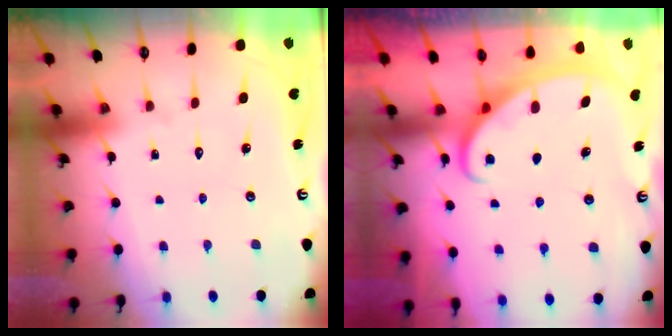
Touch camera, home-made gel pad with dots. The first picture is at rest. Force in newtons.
{"total": 2.8, "press": 2.8, "slide": 0.4}